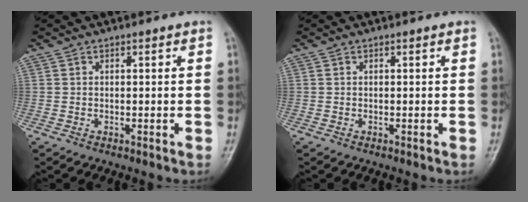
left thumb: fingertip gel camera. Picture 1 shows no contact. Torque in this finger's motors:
{"motor_torque": [-0.01, 0.01, 0.00, 0.00, 0.00]}